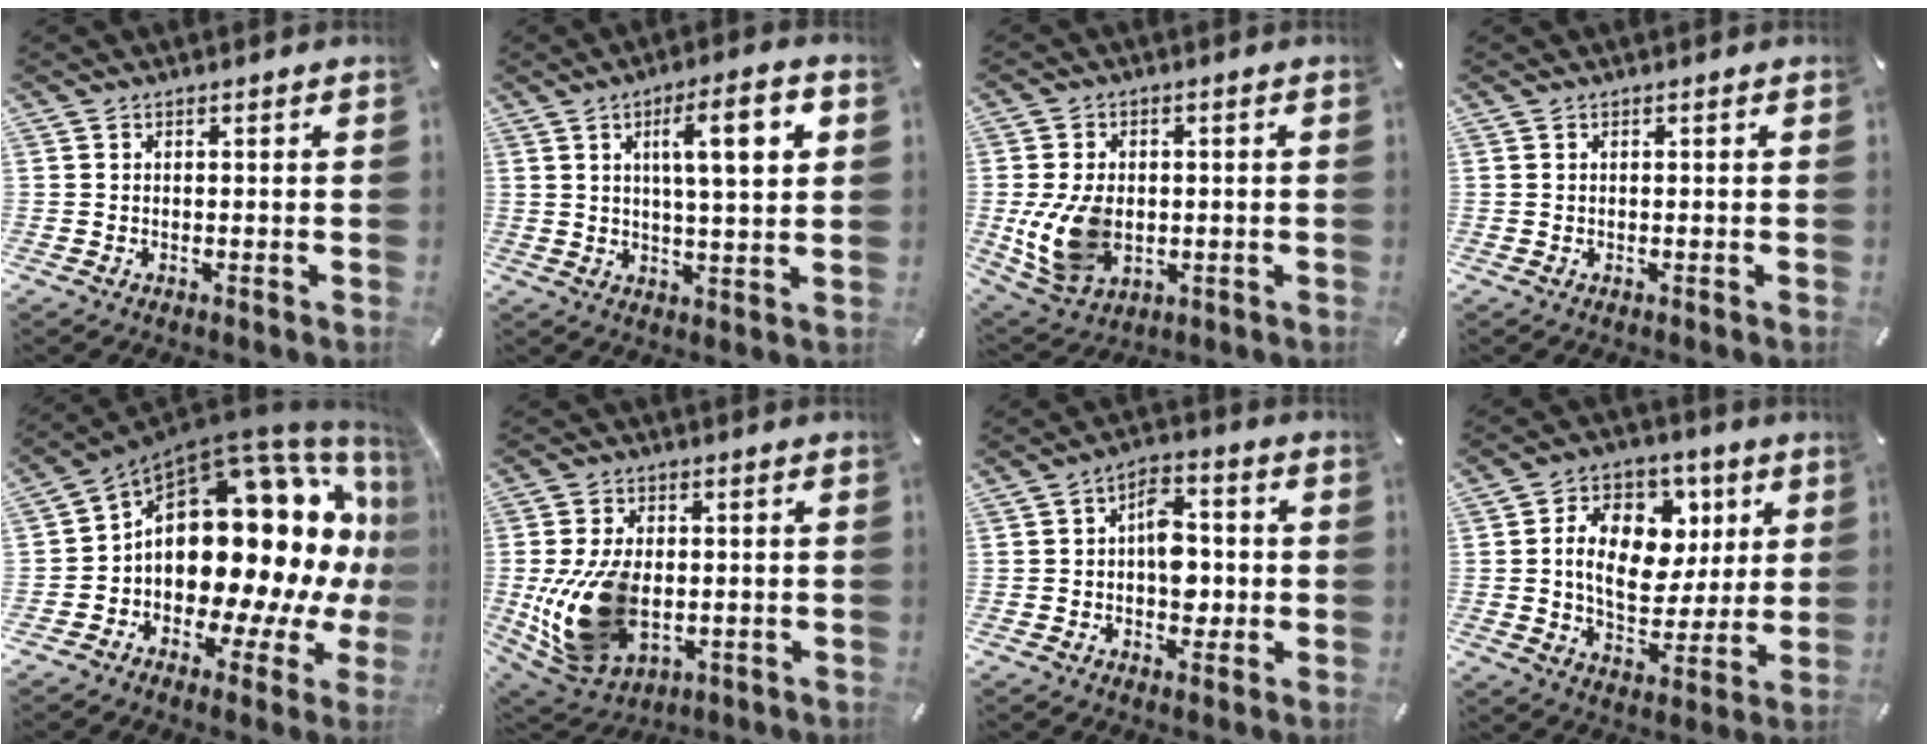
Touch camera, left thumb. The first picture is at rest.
{"total": 12.4, "force": [4.1, 3.0, 11.3], "torque": [-0.179, -0.001, 0.056]}
{"total": 12.0, "force": [-1.3, 8.8, 8.1], "torque": [-0.169, 0.002, -0.020]}
{"total": 0.0}
{"total": 21.7, "force": [4.6, 13.2, 16.6], "torque": [-0.262, -0.066, 0.093]}
{"total": 17.5, "force": [-2.1, 11.8, 12.7], "torque": [-0.266, -0.005, -0.032]}
{"total": 8.7, "force": [-0.6, 6.1, 6.2], "torque": [-0.063, 0.002, -0.014]}
{"total": 15.5, "force": [3.1, 11.5, 10.0], "torque": [-0.174, 0.001, 0.060]}